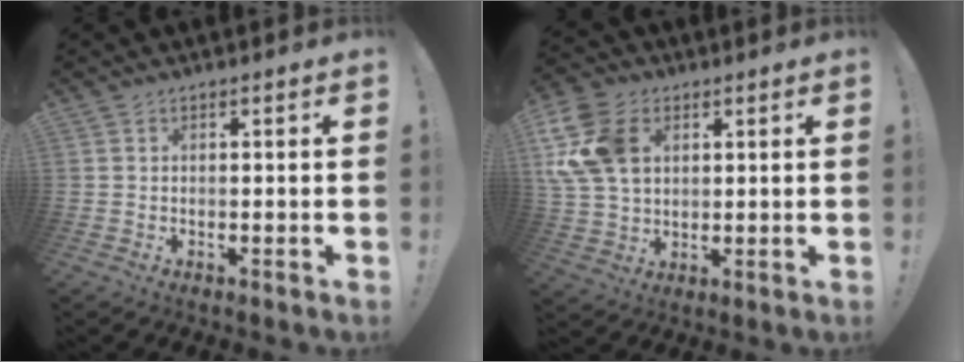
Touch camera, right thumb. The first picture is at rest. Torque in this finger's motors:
{"motor_torque": [0.83, 1.01, 1.25, 0.35, 0.14]}